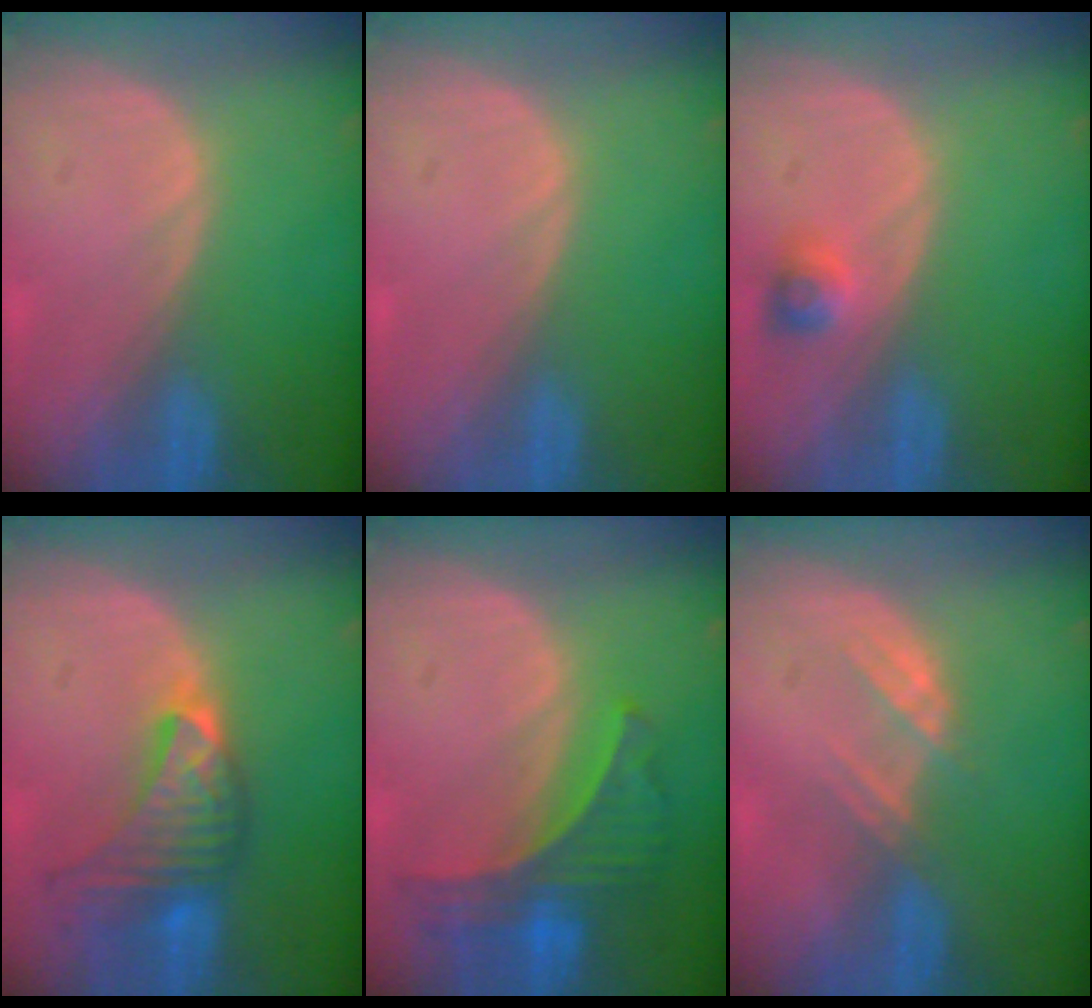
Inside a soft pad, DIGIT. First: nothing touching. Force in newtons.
{"total": 0.0}
{"total": 2.3, "press": 2.2, "slide": 0.3}
{"total": 7.6, "press": 7.6, "slide": 1.0}
{"total": 7.4, "press": 6.5, "slide": 3.5}
{"total": 3.0, "press": 2.9, "slide": 0.7}